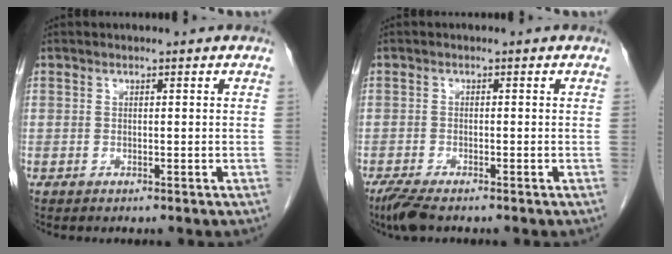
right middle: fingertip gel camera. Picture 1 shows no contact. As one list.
[{"total": 3.4, "force": [-2.6, 0.5, 2.1], "torque": [-0.050, -0.012, -0.048]}]